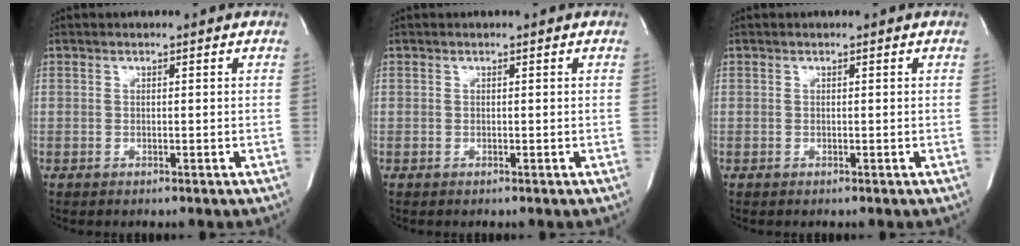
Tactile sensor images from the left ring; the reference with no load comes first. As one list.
[{"total": 0.0}, {"total": 0.0}]